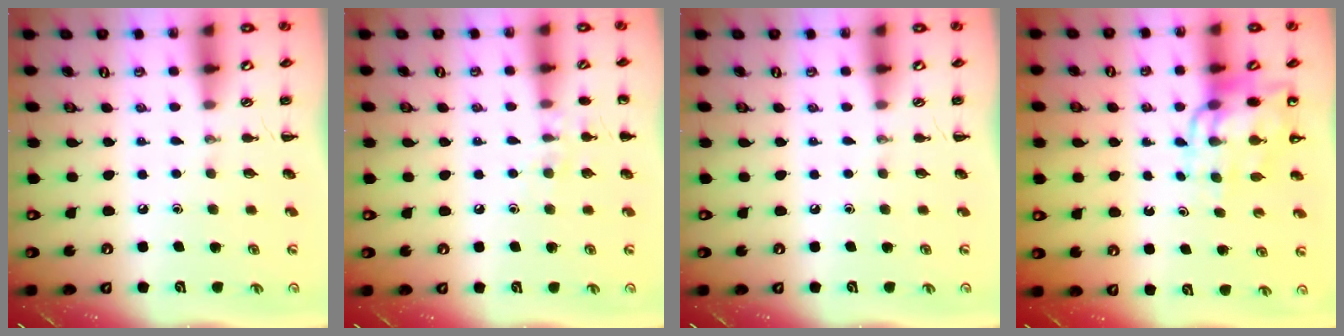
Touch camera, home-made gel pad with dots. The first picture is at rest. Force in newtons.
{"total": 6.8, "press": 6.6, "slide": 1.6}
{"total": 0.0}
{"total": 11.3, "press": 10.8, "slide": 3.2}